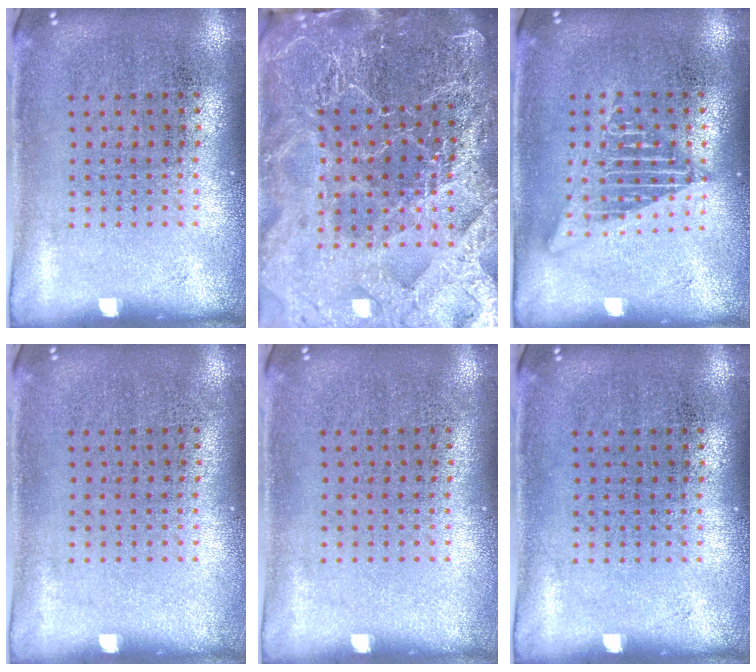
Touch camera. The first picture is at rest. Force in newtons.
{"total": 5.2, "press": 4.7, "slide": 2.2}
{"total": 2.7, "press": 2.7, "slide": 0.3}
{"total": 0.0}
{"total": 0.0}
{"total": 0.0}